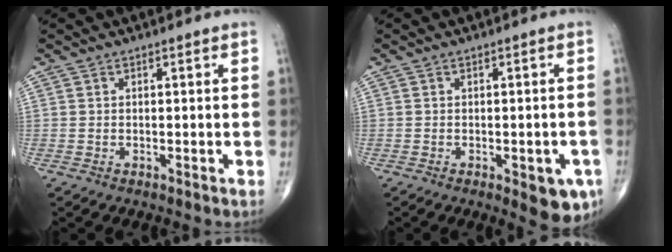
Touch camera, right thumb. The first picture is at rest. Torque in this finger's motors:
{"motor_torque": [1.01, 0.75, 0.03, -0.25, 0.17]}